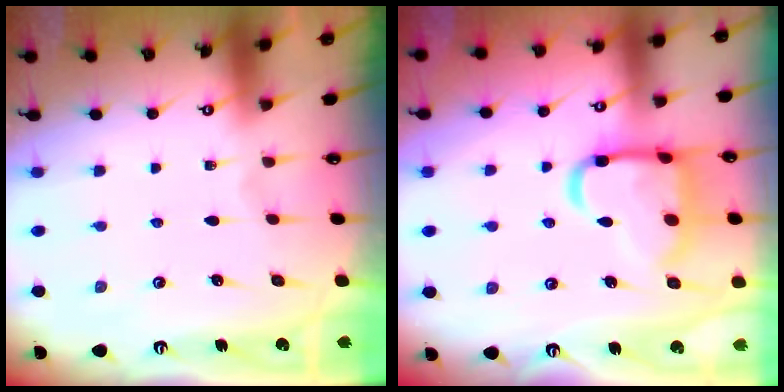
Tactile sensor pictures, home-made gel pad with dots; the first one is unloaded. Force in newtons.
{"total": 17.4, "press": 17.3, "slide": 1.6}